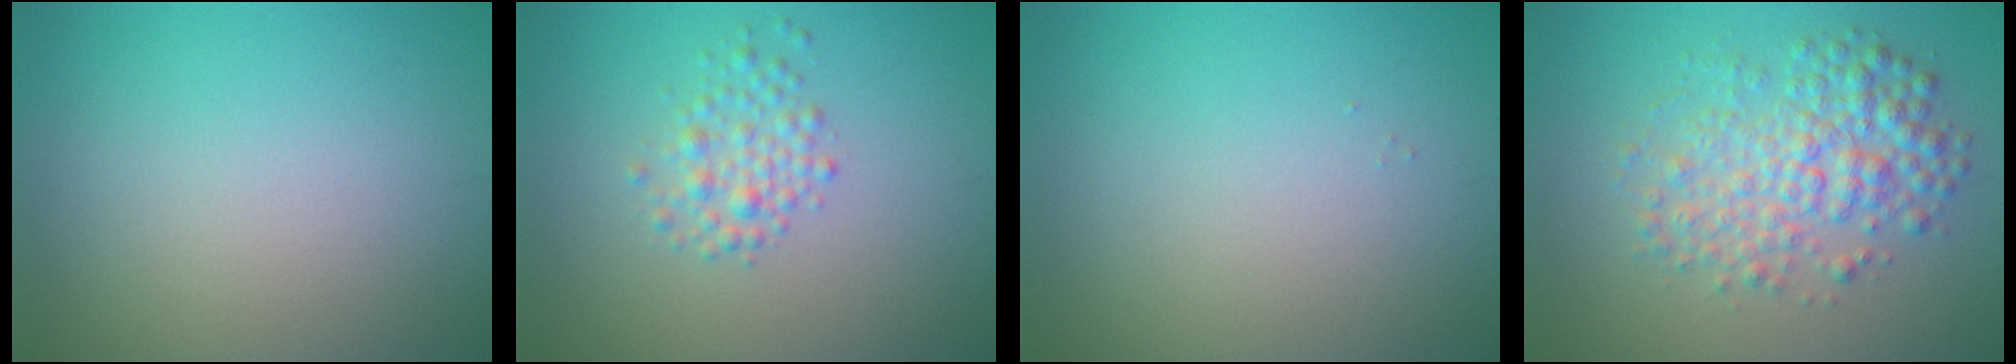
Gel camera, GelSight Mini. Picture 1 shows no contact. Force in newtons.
{"total": 2.2, "press": 2.2, "slide": 0.1}
{"total": 0.0}
{"total": 4.8, "press": 4.8, "slide": 0.1}